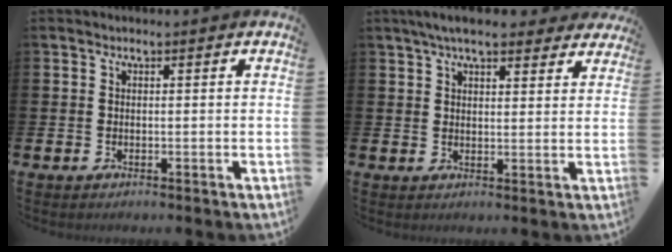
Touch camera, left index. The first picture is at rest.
{"total": 5.9, "force": [5.1, 1.6, 2.5], "torque": [-0.051, -0.012, 0.092]}